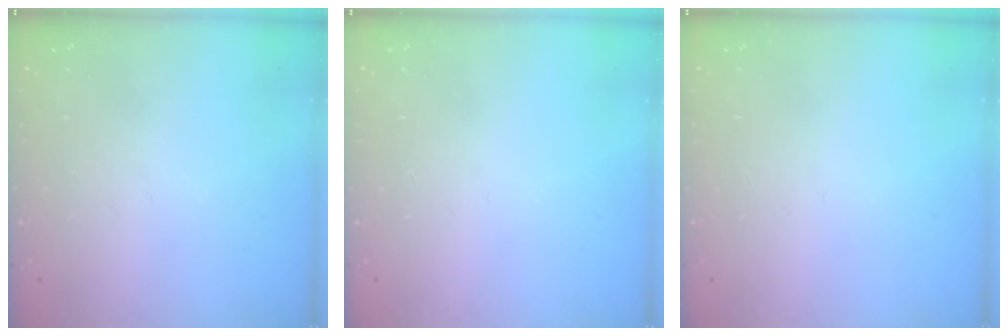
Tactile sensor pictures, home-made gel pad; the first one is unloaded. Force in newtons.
{"total": 0.0}
{"total": 0.0}